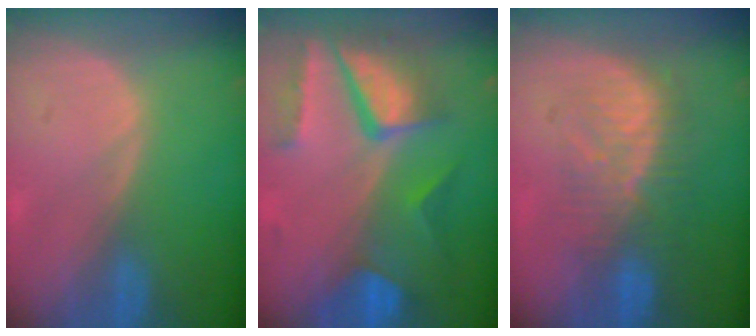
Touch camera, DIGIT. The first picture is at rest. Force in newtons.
{"total": 10.4, "press": 8.8, "slide": 5.5}
{"total": 8.2, "press": 8.0, "slide": 1.6}